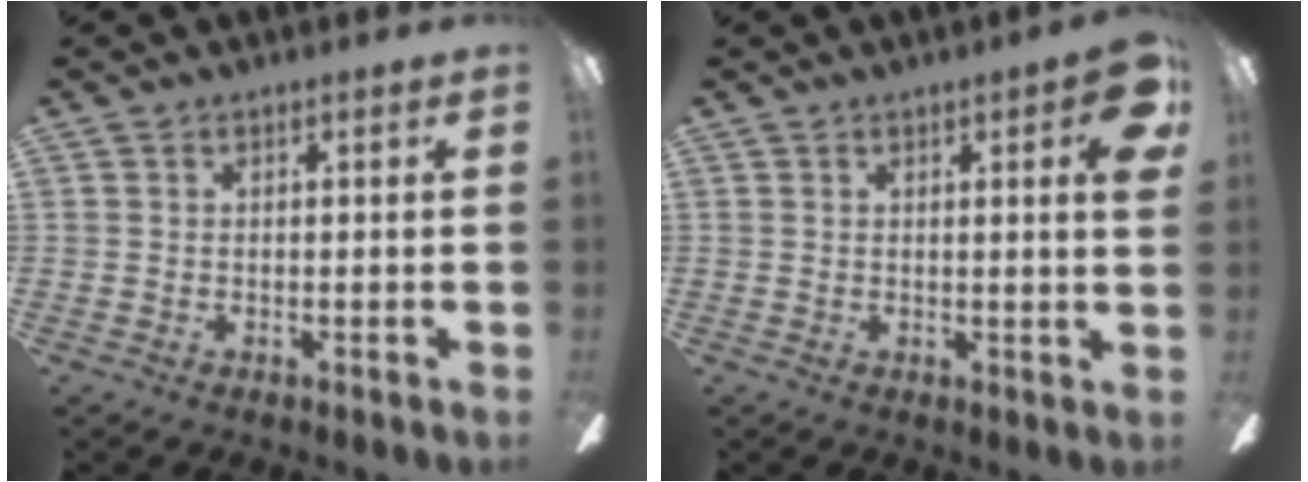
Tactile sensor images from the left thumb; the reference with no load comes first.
{"total": 5.9, "force": [2.4, 1.3, 5.3], "torque": [-0.063, -0.009, 0.032]}